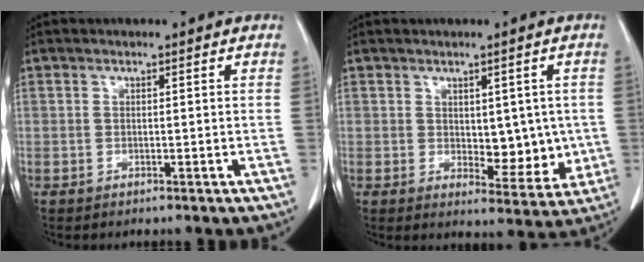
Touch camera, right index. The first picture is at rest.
{"total": 7.2, "force": [0.2, 3.8, 6.1], "torque": [-0.062, -0.006, 0.015]}